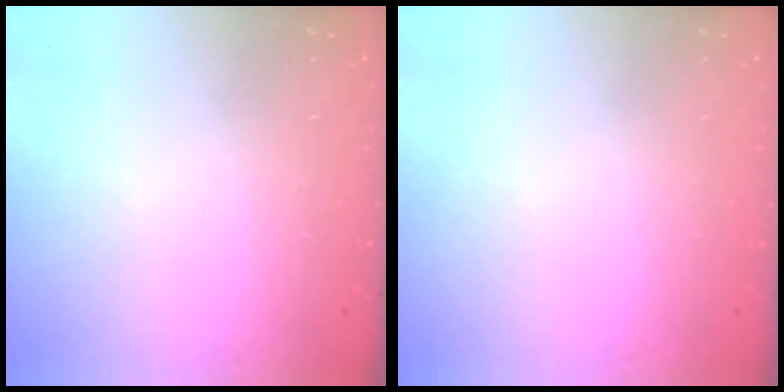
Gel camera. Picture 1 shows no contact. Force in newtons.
{"total": 0.0}